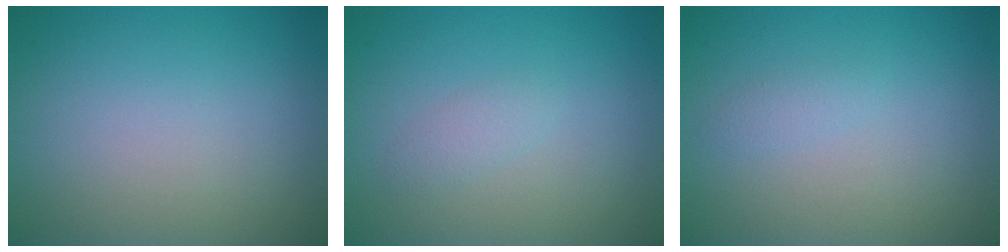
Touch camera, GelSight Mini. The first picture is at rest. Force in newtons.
{"total": 1.0, "press": 1.0, "slide": 0.0}
{"total": 0.8, "press": 0.7, "slide": 0.1}